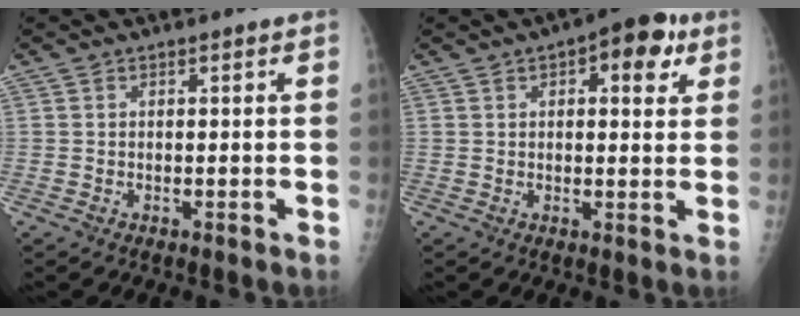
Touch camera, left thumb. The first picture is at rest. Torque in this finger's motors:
{"motor_torque": [0.01, 0.51, -0.02, -0.12, -0.02]}